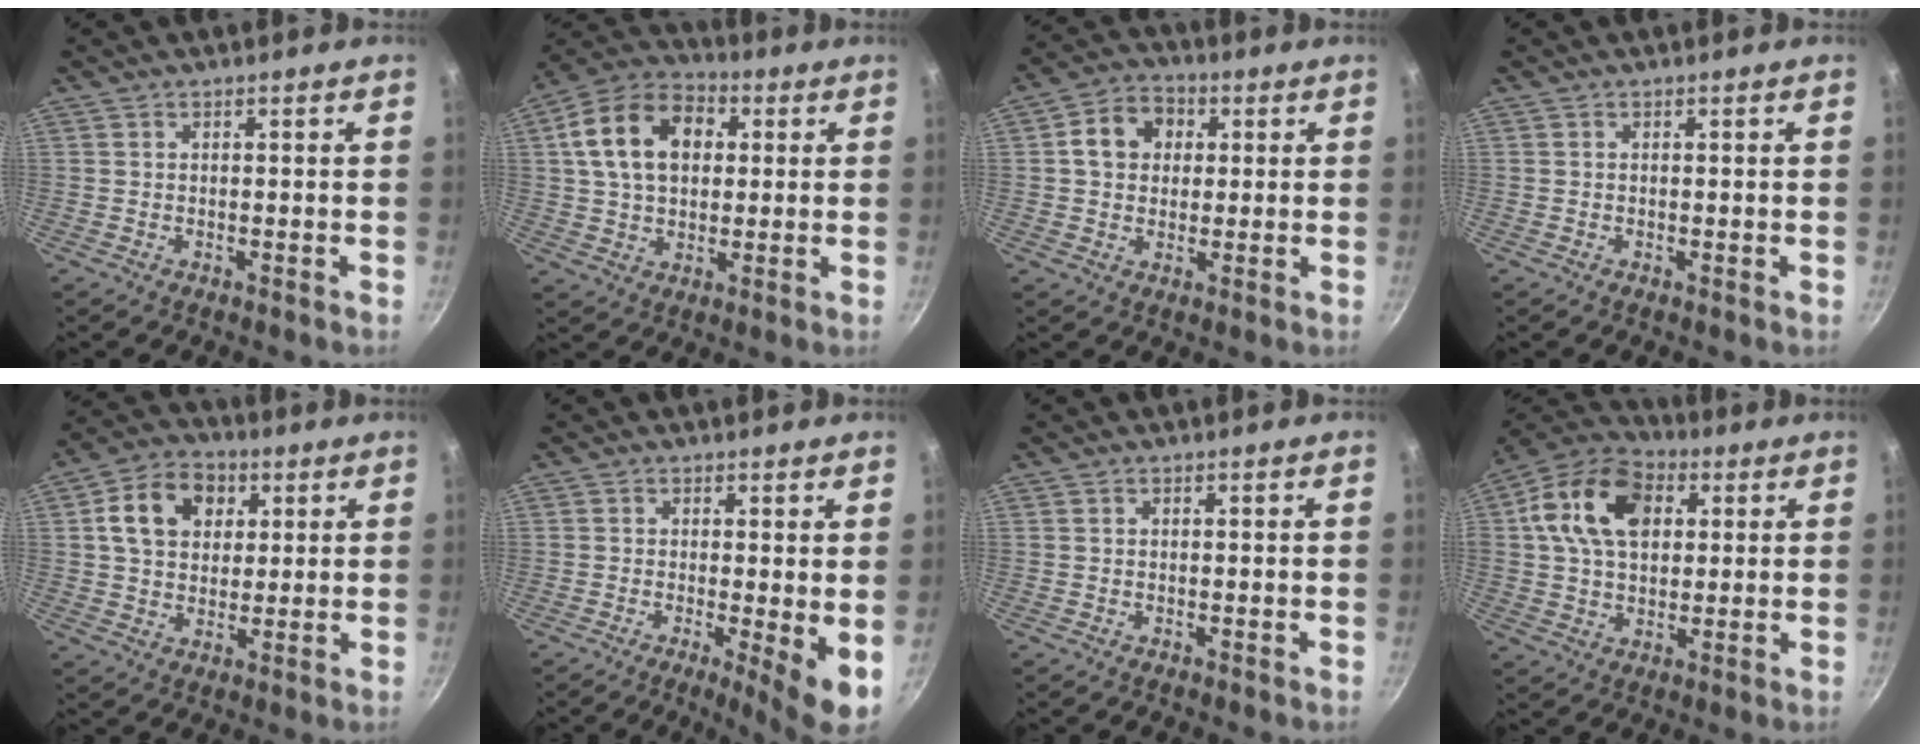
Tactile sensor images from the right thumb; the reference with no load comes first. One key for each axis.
{"total": 15.7, "fx": 3.5, "fy": 11.0, "fz": 10.6, "tx": -0.163, "ty": 0.020, "tz": 0.044}
{"total": 8.6, "fx": 1.8, "fy": 7.1, "fz": 4.6, "tx": -0.049, "ty": 0.014, "tz": 0.016}
{"total": 0.0}
{"total": 11.9, "fx": 3.5, "fy": 9.1, "fz": 6.8, "tx": -0.096, "ty": 0.007, "tz": 0.047}
{"total": 6.3, "fx": -0.5, "fy": 1.3, "fz": 6.1, "tx": -0.086, "ty": -0.015, "tz": -0.006}
{"total": 0.0}
{"total": 16.4, "fx": 4.1, "fy": 11.4, "fz": 11.1, "tx": -0.178, "ty": 0.014, "tz": 0.055}